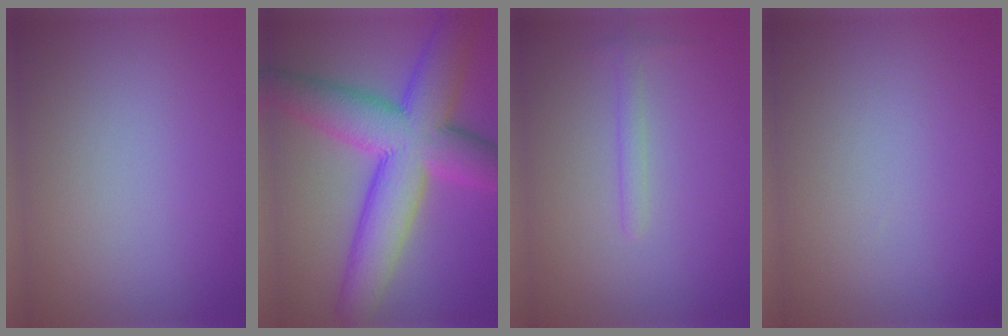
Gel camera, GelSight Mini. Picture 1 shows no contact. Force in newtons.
{"total": 11.9, "press": 11.9, "slide": 0.1}
{"total": 1.1, "press": 1.1, "slide": 0.0}
{"total": 0.0}